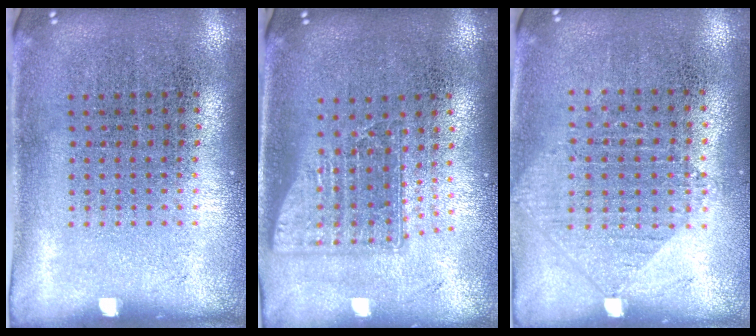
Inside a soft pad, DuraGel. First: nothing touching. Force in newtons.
{"total": 1.5, "press": 1.2, "slide": 1.0}
{"total": 1.0, "press": 0.9, "slide": 0.2}